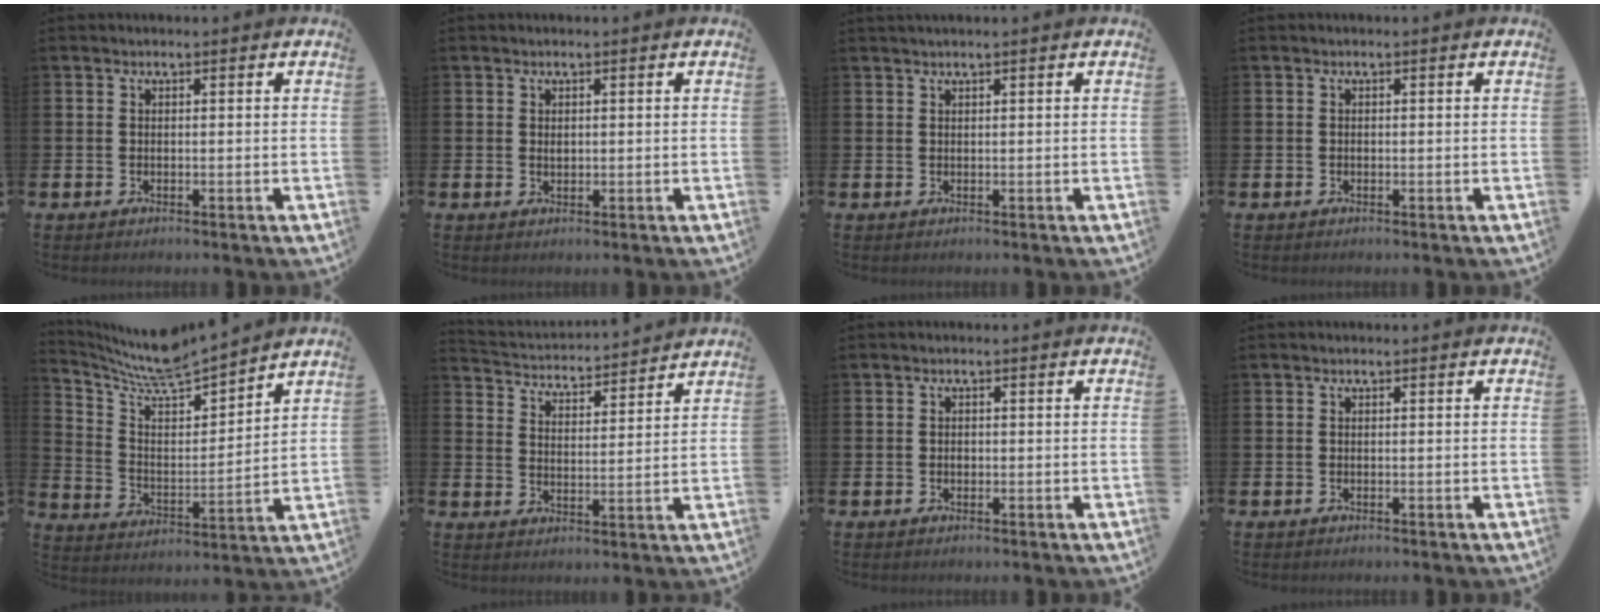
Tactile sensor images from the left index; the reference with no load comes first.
{"total": 0.8, "force": [0.5, 0.4, 0.4], "torque": [0.001, -0.001, 0.006]}
{"total": 0.7, "force": [0.7, -0.1, 0.3], "torque": [-0.011, 0.003, 0.014]}
{"total": 0.0}
{"total": 8.5, "force": [8.3, 0.7, 1.9], "torque": [-0.077, -0.067, 0.146]}
{"total": 3.8, "force": [3.8, 0.4, -0.2], "torque": [-0.020, -0.037, 0.062]}
{"total": 0.7, "force": [0.0, 0.6, 0.4], "torque": [-0.007, 0.005, -0.002]}
{"total": 0.0}